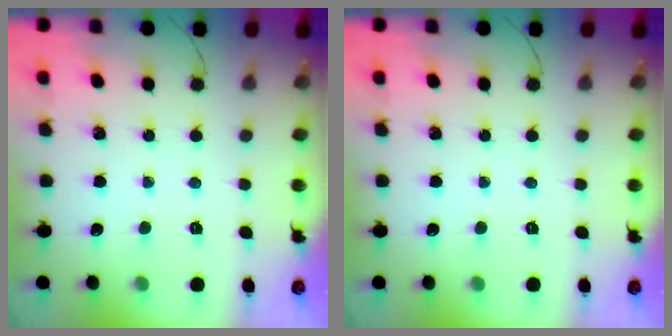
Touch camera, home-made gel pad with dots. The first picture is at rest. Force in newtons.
{"total": 0.0}